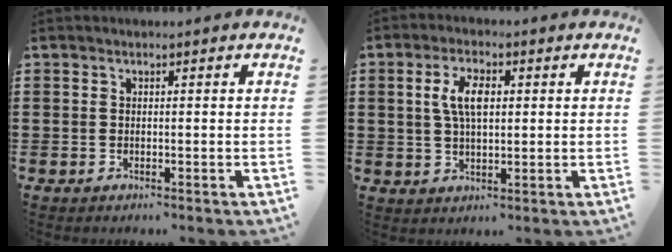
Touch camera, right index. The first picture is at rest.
{"total": 5.6, "force": [1.1, 2.5, 4.9], "torque": [-0.102, 0.013, 0.017]}